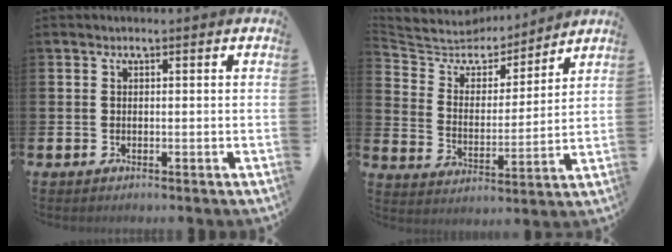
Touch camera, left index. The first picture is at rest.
{"total": 6.8, "force": [6.4, 2.4, 0.3], "torque": [-0.051, -0.054, 0.112]}